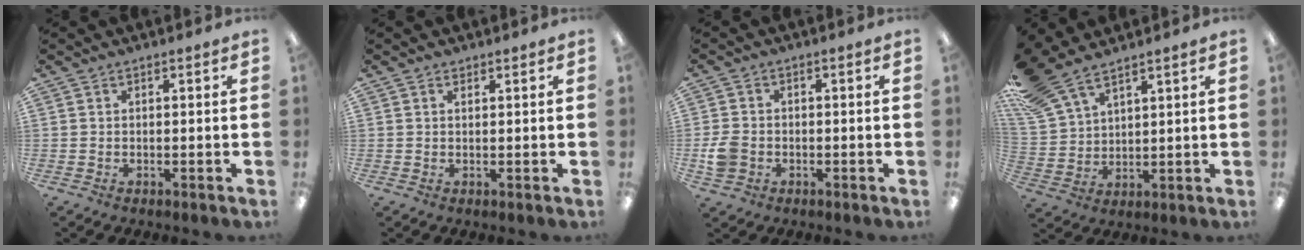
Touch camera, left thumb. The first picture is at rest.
{"total": 1.0, "force": [0.6, 0.5, 0.5], "torque": [-0.011, 0.002, 0.012]}
{"total": 4.9, "force": [-1.2, 4.0, 2.5], "torque": [-0.039, 0.008, -0.021]}
{"total": 11.2, "force": [9.2, 4.3, 4.7], "torque": [-0.118, -0.033, 0.181]}